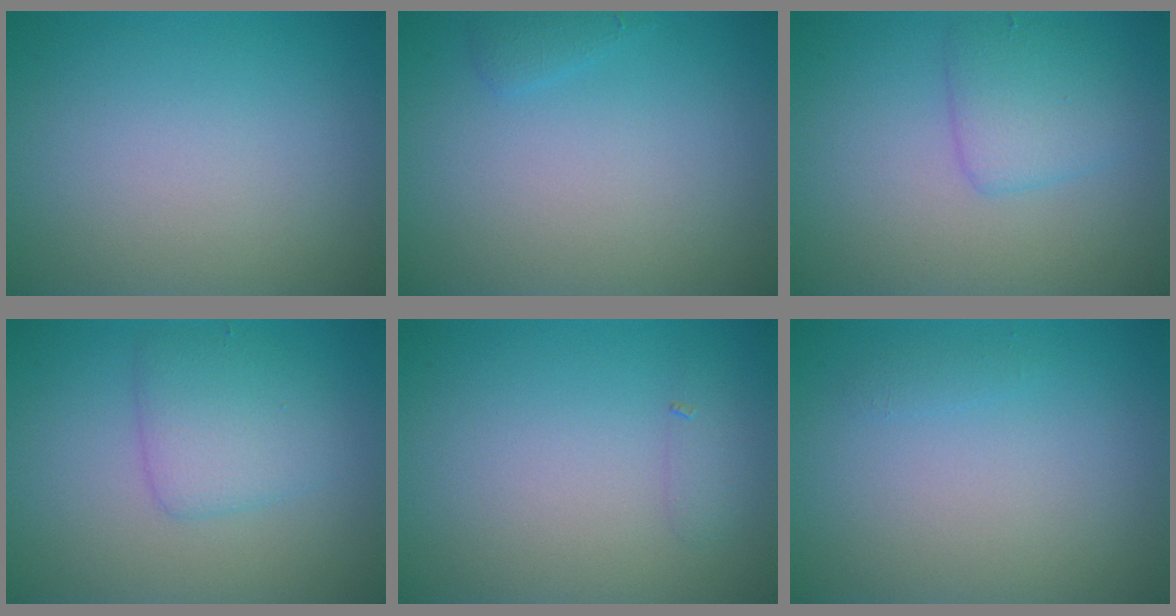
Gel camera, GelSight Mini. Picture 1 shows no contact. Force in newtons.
{"total": 0.8, "press": 0.8, "slide": 0.1}
{"total": 2.9, "press": 2.9, "slide": 0.1}
{"total": 3.3, "press": 3.3, "slide": 0.1}
{"total": 1.0, "press": 1.0, "slide": 0.0}
{"total": 0.5, "press": 0.5, "slide": 0.1}